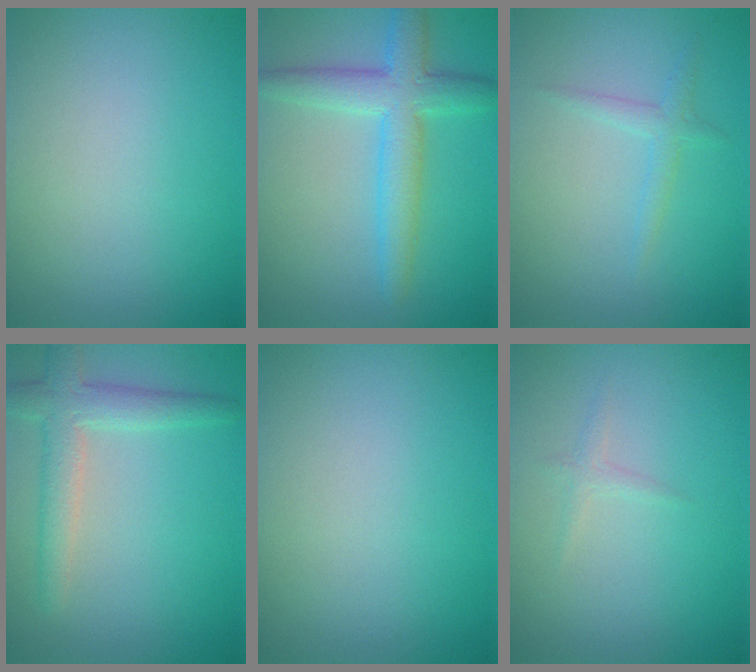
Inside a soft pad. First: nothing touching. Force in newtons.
{"total": 4.6, "press": 4.6, "slide": 0.1}
{"total": 1.3, "press": 1.3, "slide": 0.1}
{"total": 3.6, "press": 3.6, "slide": 0.2}
{"total": 0.0}
{"total": 0.8, "press": 0.8, "slide": 0.0}